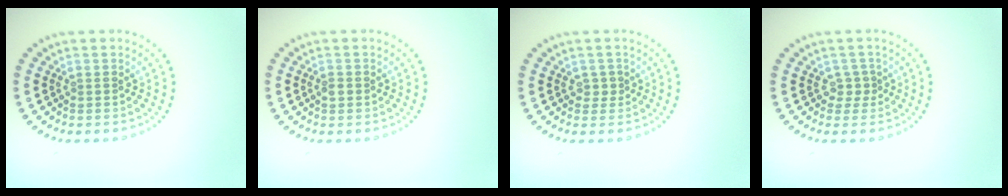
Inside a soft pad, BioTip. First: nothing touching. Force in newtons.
{"total": 0.7, "press": 0.6, "slide": 0.4}
{"total": 1.0, "press": 0.9, "slide": 0.4}
{"total": 1.3, "press": 0.9, "slide": 0.9}